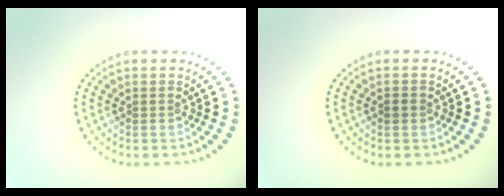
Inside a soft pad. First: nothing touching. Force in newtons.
{"total": 0.8, "press": 0.8, "slide": 0.3}